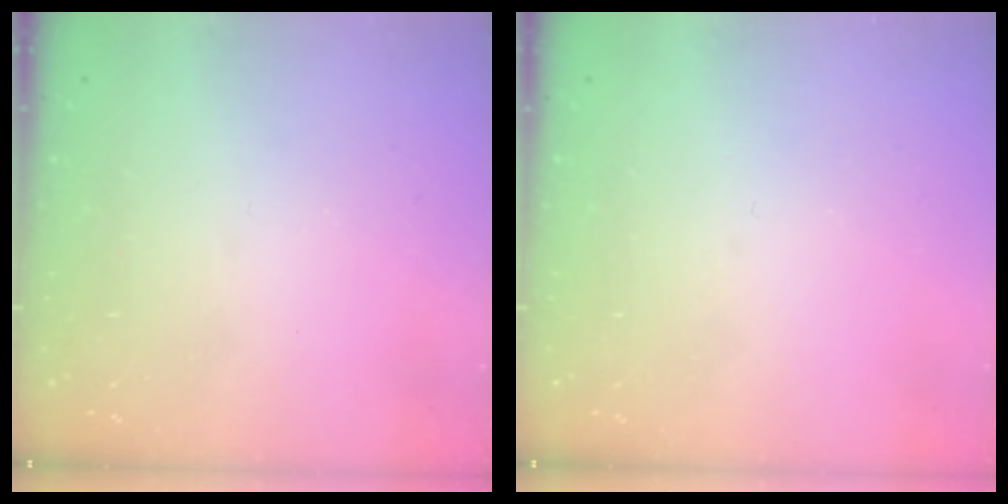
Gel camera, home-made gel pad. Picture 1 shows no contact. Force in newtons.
{"total": 0.0}